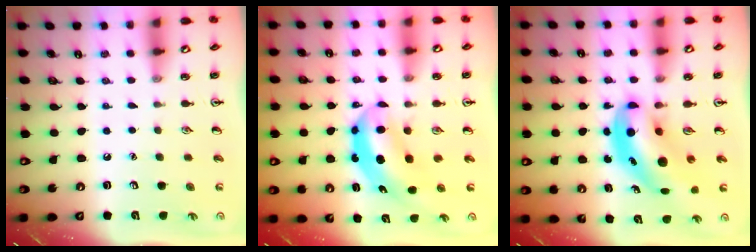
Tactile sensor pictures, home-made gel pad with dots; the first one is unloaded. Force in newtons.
{"total": 5.5, "press": 5.2, "slide": 1.7}
{"total": 7.7, "press": 7.6, "slide": 1.4}